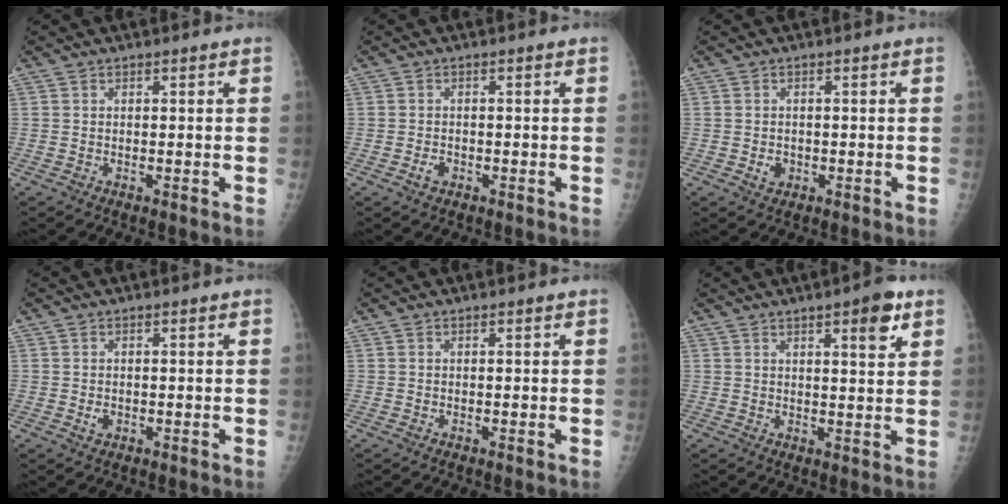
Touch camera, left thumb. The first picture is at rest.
{"total": 1.5, "force": [-0.7, 1.1, 0.8], "torque": [-0.013, 0.004, -0.013]}
{"total": 2.0, "force": [-0.5, 1.6, 0.9], "torque": [-0.007, 0.003, -0.004]}
{"total": 1.3, "force": [-0.3, 1.0, 0.7], "torque": [-0.009, 0.001, -0.002]}
{"total": 0.0}
{"total": 6.1, "force": [3.5, 1.5, 4.8], "torque": [-0.057, -0.017, 0.044]}